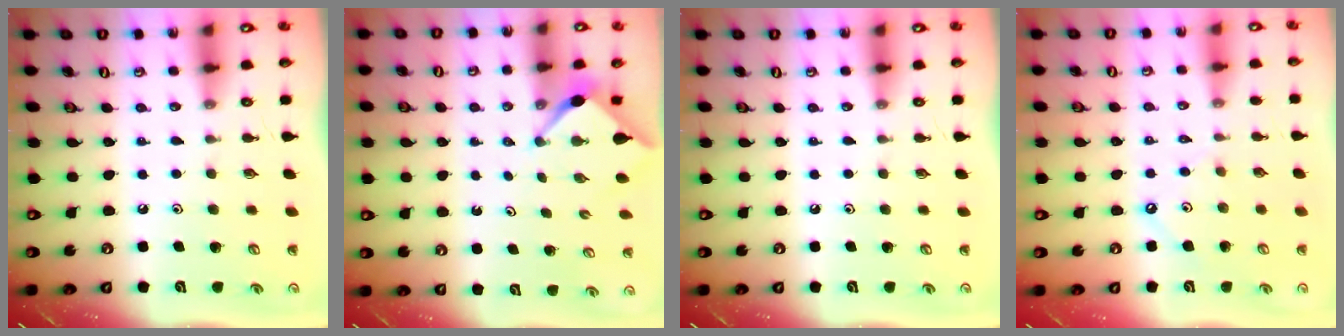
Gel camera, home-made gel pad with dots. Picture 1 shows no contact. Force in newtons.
{"total": 2.7, "press": 2.7, "slide": 0.4}
{"total": 0.0}
{"total": 2.0, "press": 2.0, "slide": 0.2}